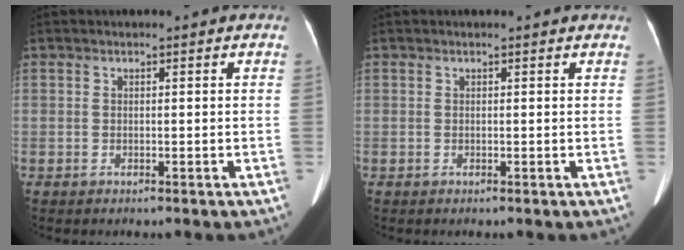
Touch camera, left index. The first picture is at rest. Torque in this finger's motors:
{"motor_torque": [0.27, -0.32, 0.08, 0.03]}